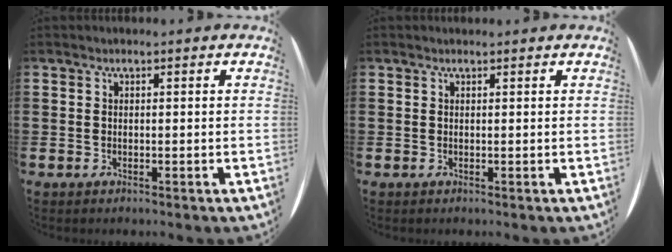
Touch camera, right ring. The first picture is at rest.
{"total": 0.0}